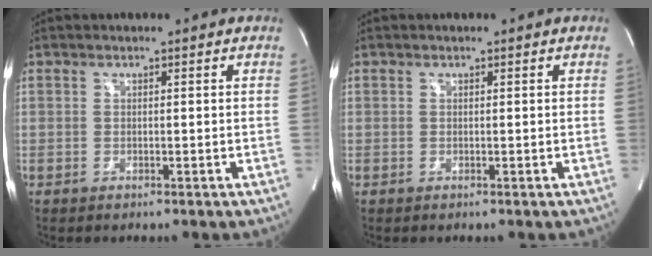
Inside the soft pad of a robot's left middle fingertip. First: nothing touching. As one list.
[{"total": 0.0}]